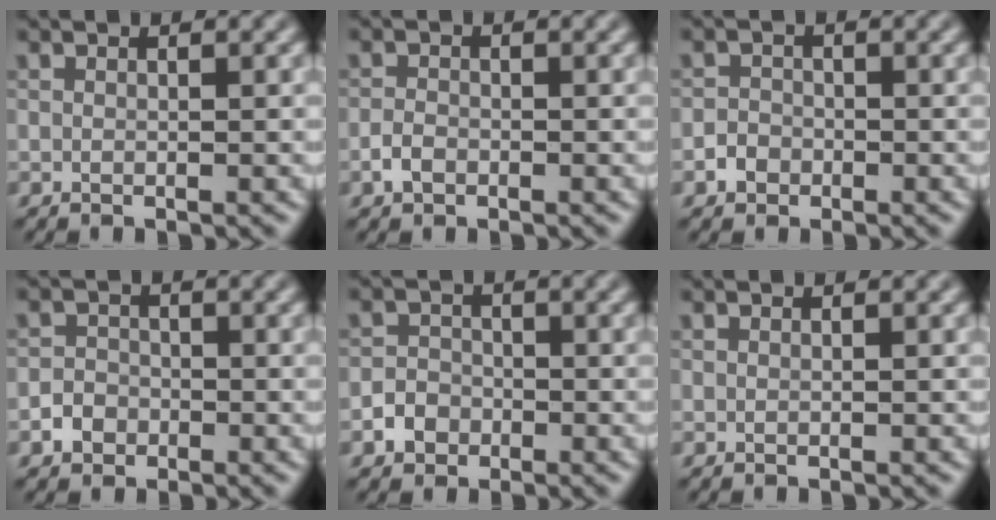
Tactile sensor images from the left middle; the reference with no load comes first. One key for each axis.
{"total": 1.3, "fx": -0.7, "fy": 0.8, "fz": 0.7, "tx": -0.011, "ty": 0.004, "tz": -0.018}
{"total": 1.5, "fx": -0.7, "fy": 1.2, "fz": 0.3, "tx": 0.003, "ty": 0.006, "tz": -0.018}
{"total": 1.8, "fx": -0.9, "fy": 1.5, "fz": 0.5, "tx": 0.004, "ty": 0.006, "tz": -0.024}
{"total": 2.2, "fx": -1.1, "fy": 1.8, "fz": 0.6, "tx": 0.004, "ty": 0.005, "tz": -0.025}
{"total": 0.0}